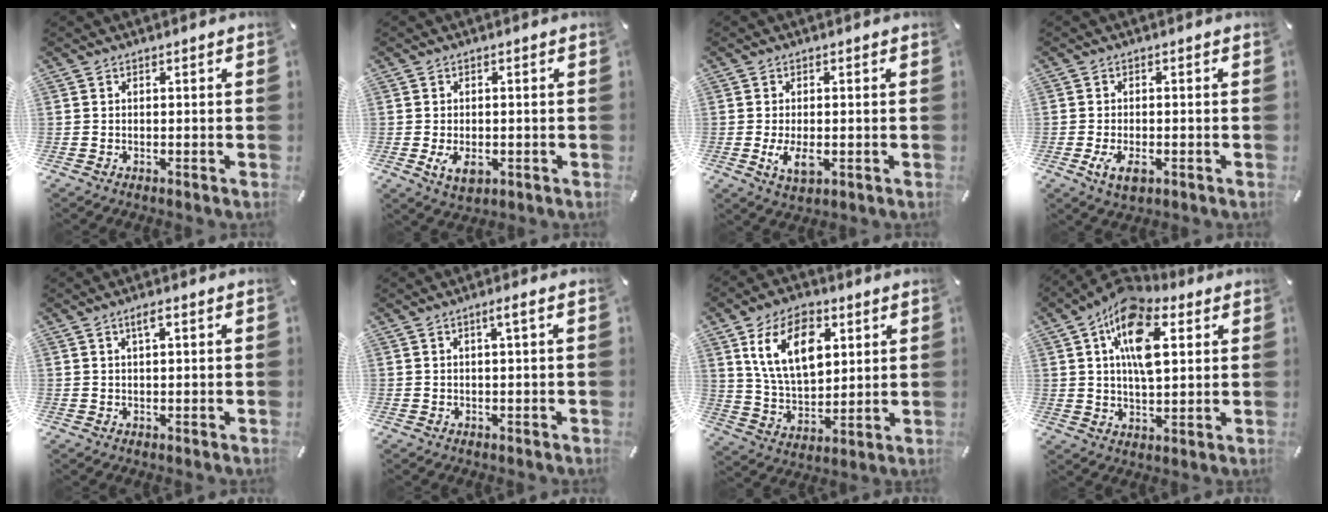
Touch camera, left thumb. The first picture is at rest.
{"total": 4.1, "force": [-0.9, 2.7, 2.9], "torque": [-0.062, -0.005, -0.021]}
{"total": 4.9, "force": [-0.8, 2.6, 4.1], "torque": [-0.088, -0.010, -0.019]}
{"total": 4.1, "force": [-1.5, 2.2, 3.2], "torque": [-0.072, 0.001, -0.029]}
{"total": 2.2, "force": [0.9, 0.5, 1.9], "torque": [-0.039, 0.003, 0.013]}
{"total": 2.4, "force": [0.6, 0.1, 2.3], "torque": [-0.045, 0.001, 0.009]}
{"total": 15.0, "force": [6.4, 9.2, 9.9], "torque": [-0.192, -0.003, 0.114]}
{"total": 15.2, "force": [5.4, 8.1, 11.7], "torque": [-0.214, -0.010, 0.091]}